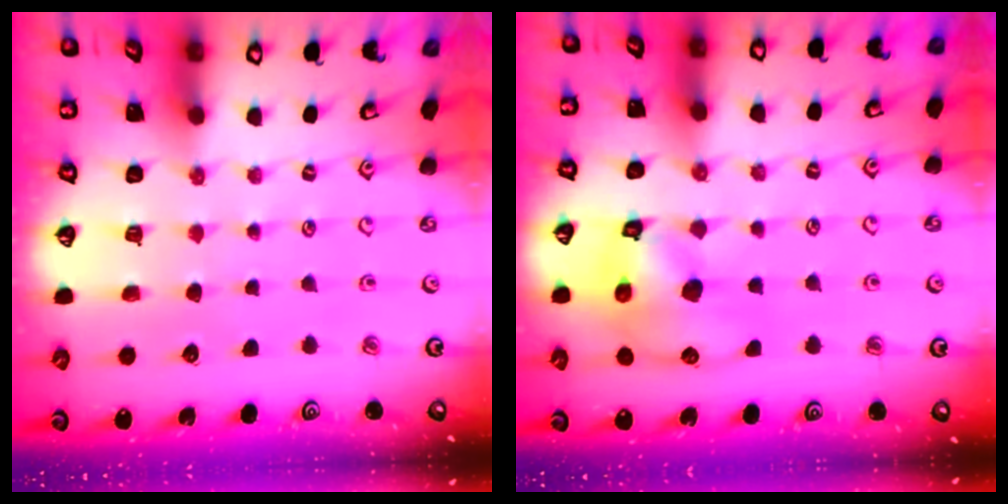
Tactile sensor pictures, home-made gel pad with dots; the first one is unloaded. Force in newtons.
{"total": 12.5, "press": 12.4, "slide": 1.6}